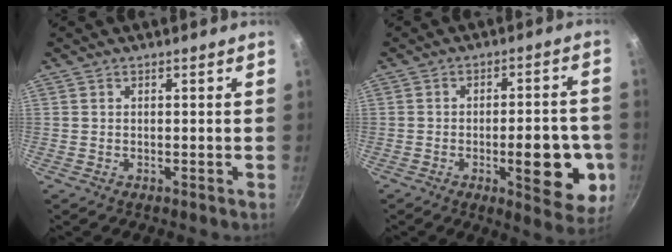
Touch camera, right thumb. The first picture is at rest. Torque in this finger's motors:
{"motor_torque": [2.13, 1.79, 1.50, -0.35, 0.34]}